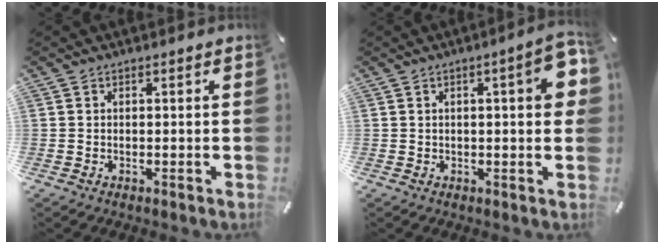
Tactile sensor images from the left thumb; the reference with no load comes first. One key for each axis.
{"total": 8.3, "fx": 1.6, "fy": 2.1, "fz": 7.9, "tx": -0.101, "ty": -0.006, "tz": 0.021}